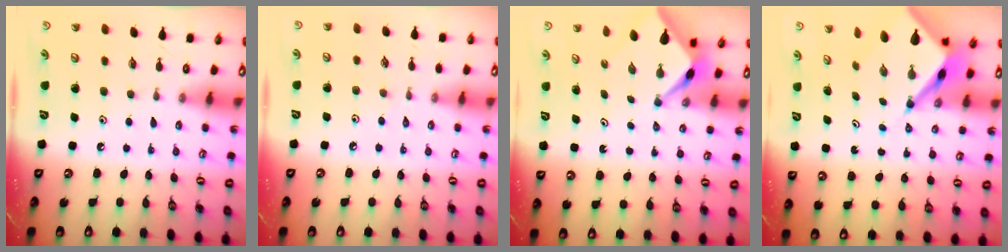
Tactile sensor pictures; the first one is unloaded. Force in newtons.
{"total": 2.2, "press": 2.1, "slide": 0.5}
{"total": 3.3, "press": 3.3, "slide": 0.2}
{"total": 6.9, "press": 6.9, "slide": 0.7}